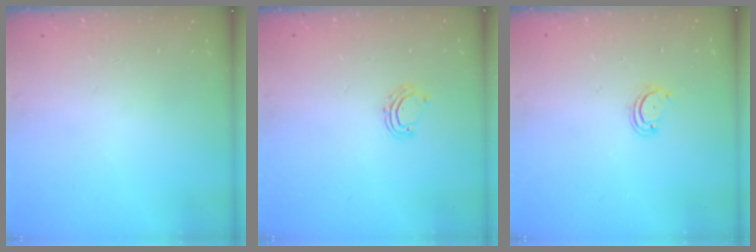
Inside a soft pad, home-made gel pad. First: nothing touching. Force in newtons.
{"total": 5.6, "press": 5.4, "slide": 1.5}
{"total": 4.1, "press": 4.0, "slide": 0.4}